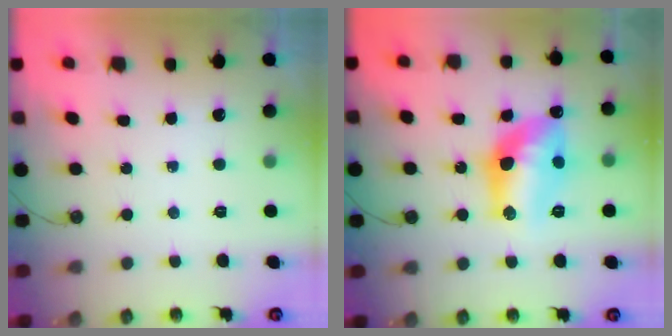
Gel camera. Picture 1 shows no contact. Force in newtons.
{"total": 12.9, "press": 12.9, "slide": 0.9}